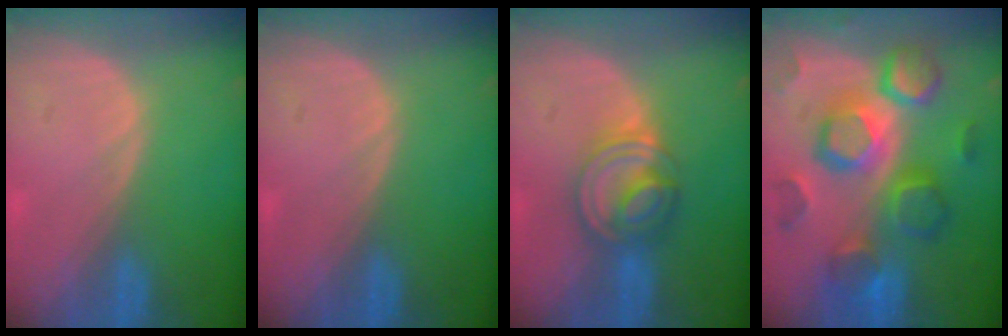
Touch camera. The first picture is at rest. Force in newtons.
{"total": 0.0}
{"total": 7.0, "press": 6.3, "slide": 3.1}
{"total": 12.2, "press": 12.1, "slide": 0.9}